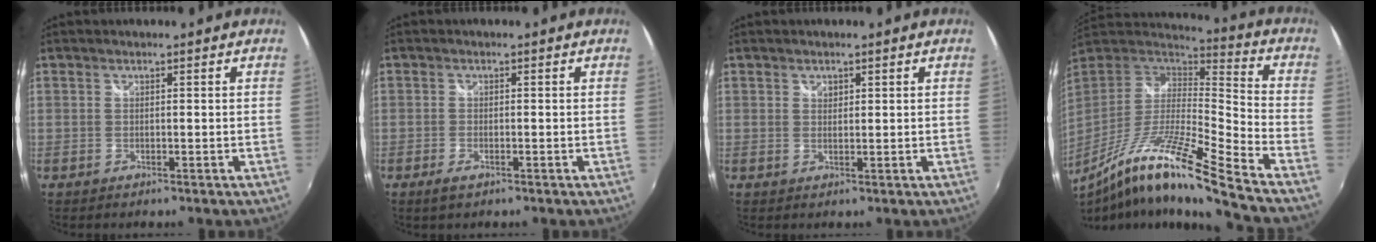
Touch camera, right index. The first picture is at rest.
{"total": 2.2, "force": [-1.5, 0.8, 1.4], "torque": [-0.030, -0.005, -0.027]}
{"total": 1.1, "force": [0.5, 0.9, 0.3], "torque": [-0.004, 0.002, 0.008]}
{"total": 20.2, "force": [-12.9, -0.1, 15.6], "torque": [-0.265, -0.044, -0.231]}